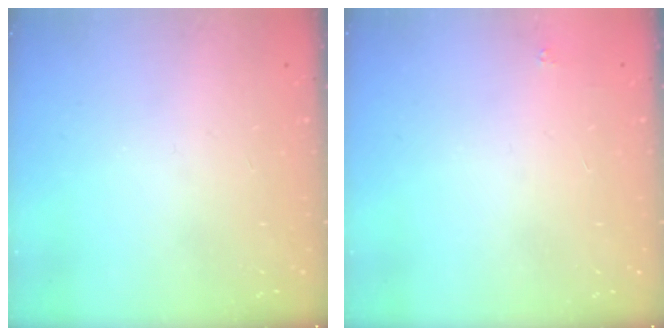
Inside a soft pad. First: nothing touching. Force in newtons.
{"total": 1.8, "press": 1.7, "slide": 0.1}